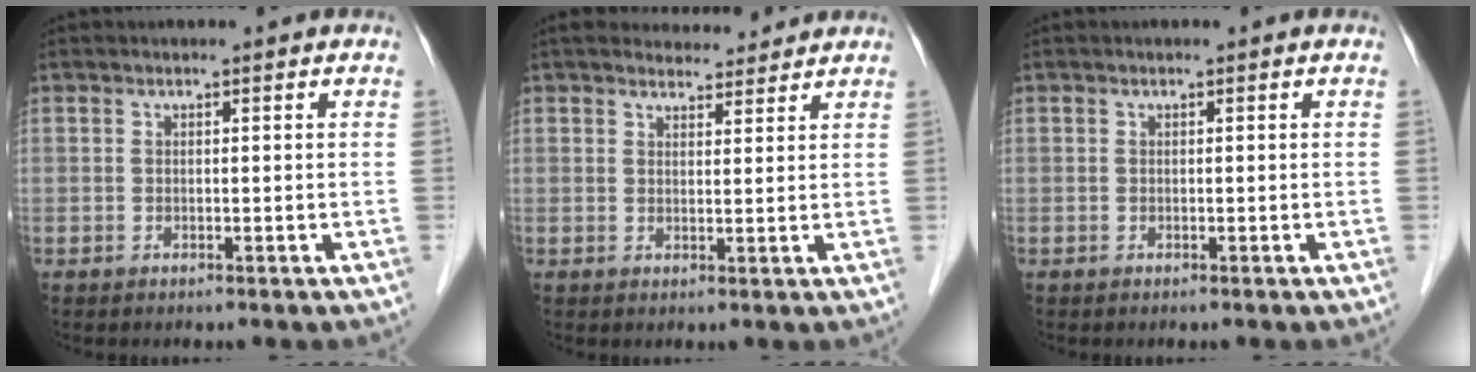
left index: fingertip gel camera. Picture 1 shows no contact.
{"total": 5.1, "force": [4.9, 1.2, 0.8], "torque": [-0.010, 0.013, 0.066]}
{"total": 0.0}